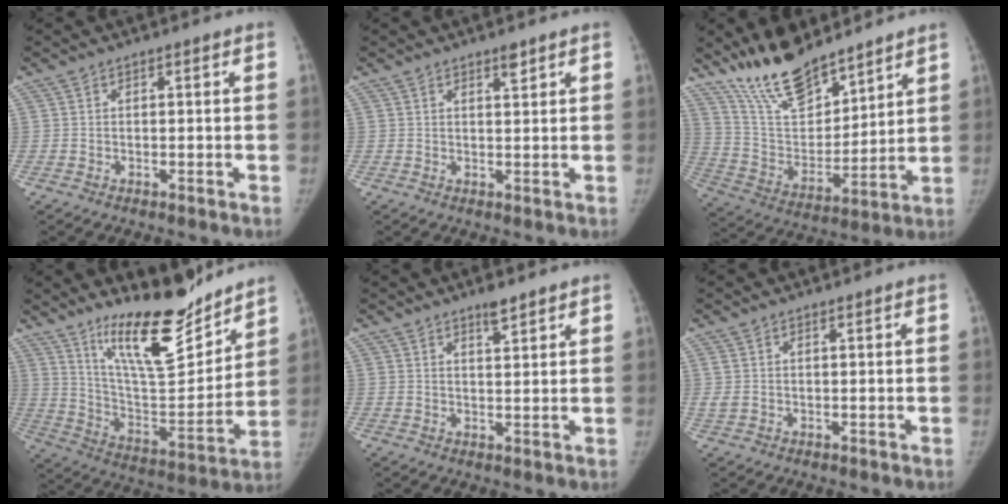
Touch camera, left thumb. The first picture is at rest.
{"total": 1.8, "force": [1.3, 0.5, 1.1], "torque": [-0.012, -0.009, 0.021]}
{"total": 16.4, "force": [13.4, 5.8, 7.6], "torque": [-0.094, -0.076, 0.254]}
{"total": 19.6, "force": [15.0, 5.5, 11.4], "torque": [-0.137, -0.113, 0.256]}
{"total": 3.2, "force": [2.5, 0.8, 1.9], "torque": [-0.018, -0.018, 0.040]}
{"total": 1.9, "force": [0.6, 1.2, 1.4], "torque": [-0.036, 0.000, 0.018]}